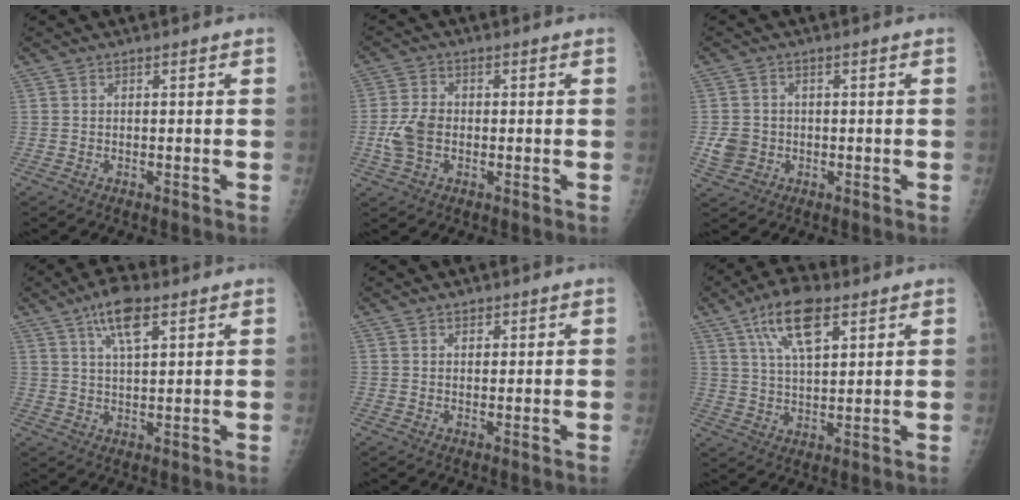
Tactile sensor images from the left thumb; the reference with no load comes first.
{"total": 5.8, "force": [-1.0, 3.9, 4.1], "torque": [-0.086, 0.010, -0.019]}
{"total": 4.2, "force": [-0.9, 3.8, 1.6], "torque": [-0.021, 0.007, -0.013]}
{"total": 7.6, "force": [4.1, 2.5, 5.9], "torque": [-0.101, -0.009, 0.073]}
{"total": 1.5, "force": [1.0, 1.0, 0.5], "torque": [0.003, -0.004, 0.013]}
{"total": 11.4, "force": [5.8, 4.6, 8.6], "torque": [-0.145, -0.014, 0.107]}